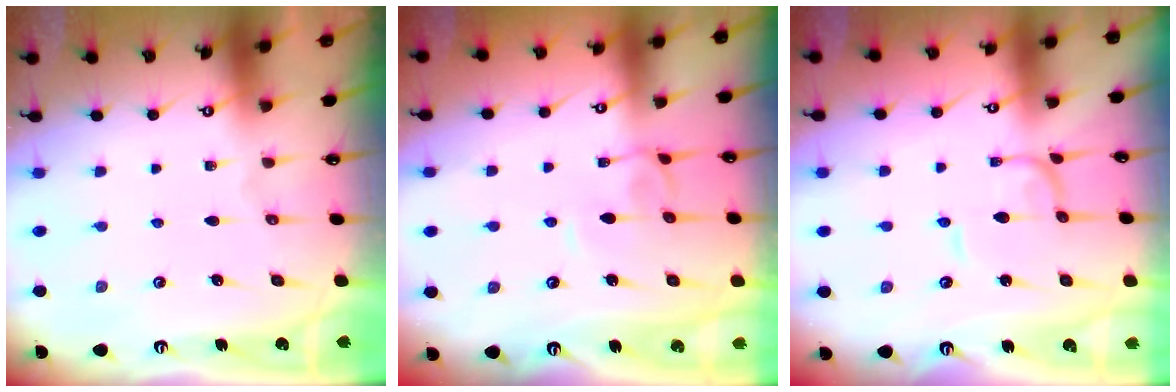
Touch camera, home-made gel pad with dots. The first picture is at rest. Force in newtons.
{"total": 2.3, "press": 2.2, "slide": 0.3}
{"total": 1.4, "press": 1.4, "slide": 0.0}